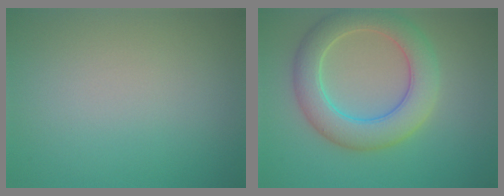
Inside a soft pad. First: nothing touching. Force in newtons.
{"total": 6.3, "press": 6.3, "slide": 0.5}